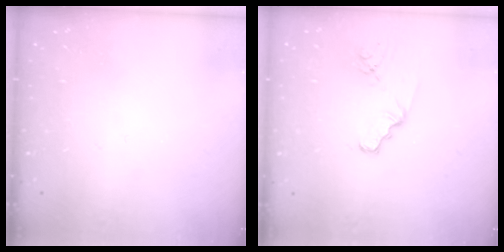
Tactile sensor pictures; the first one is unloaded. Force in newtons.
{"total": 2.6, "press": 2.6, "slide": 0.3}